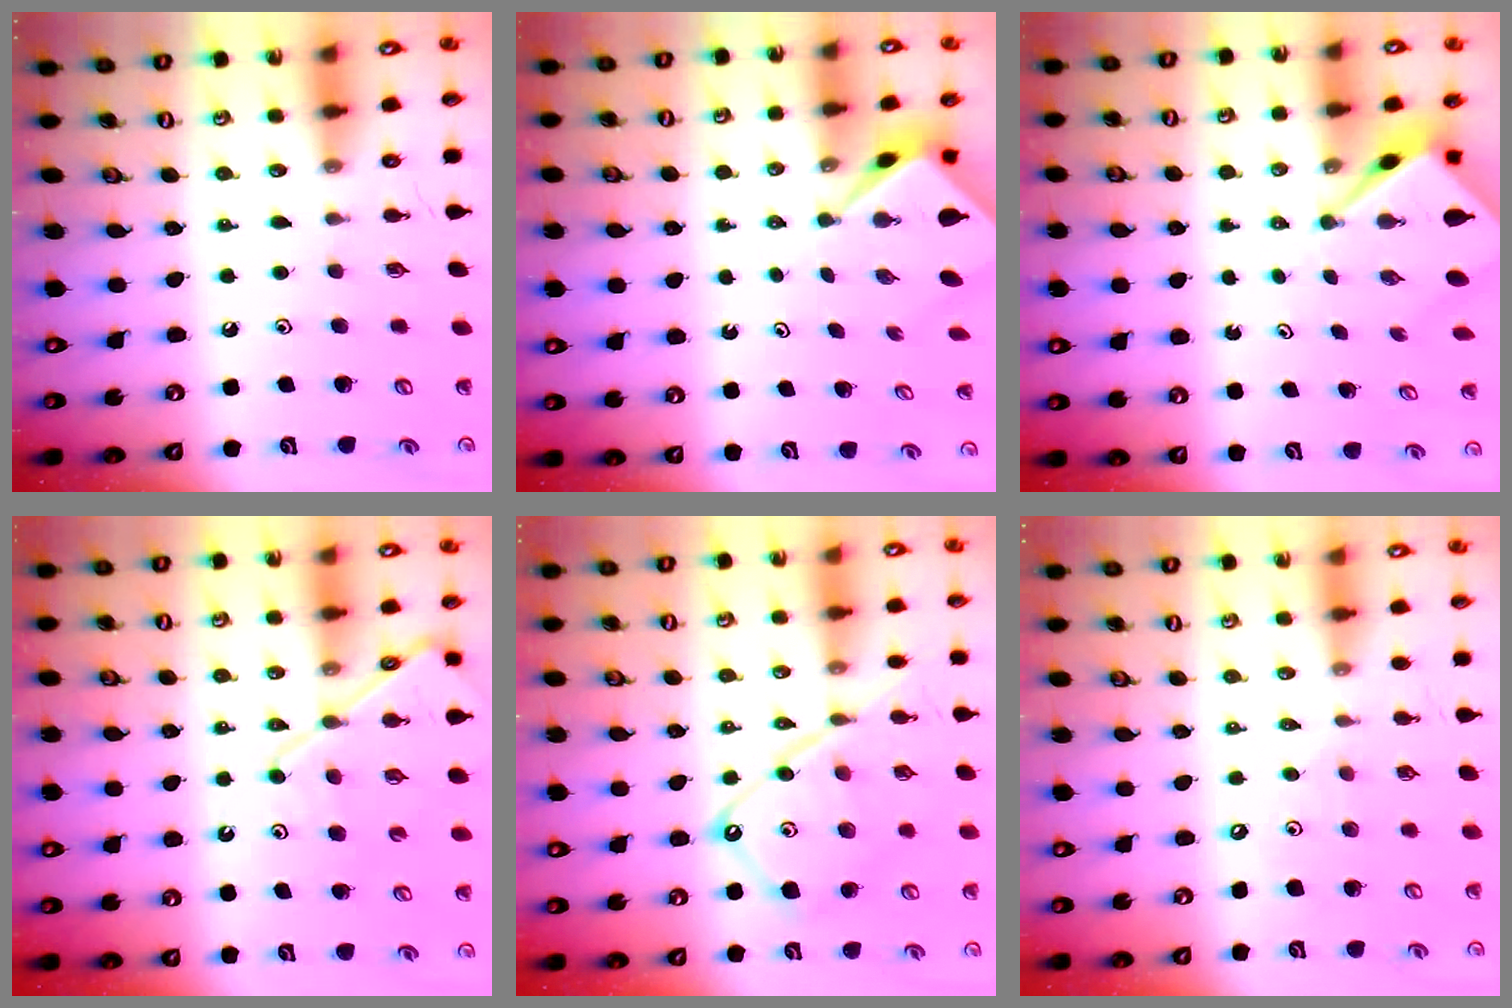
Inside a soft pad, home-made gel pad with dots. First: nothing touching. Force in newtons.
{"total": 2.3, "press": 2.3, "slide": 0.3}
{"total": 4.3, "press": 4.3, "slide": 0.5}
{"total": 10.8, "press": 10.7, "slide": 1.1}
{"total": 14.6, "press": 14.5, "slide": 1.5}
{"total": 3.6, "press": 3.6, "slide": 0.6}